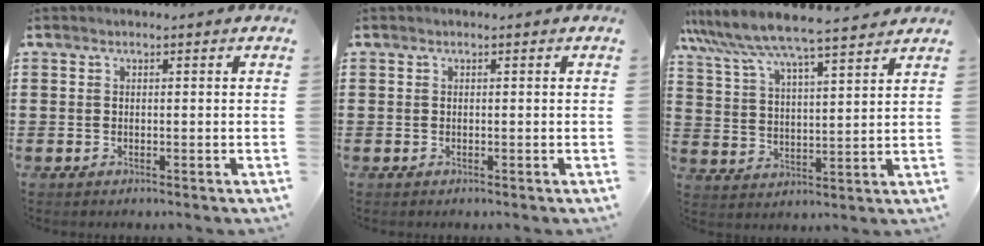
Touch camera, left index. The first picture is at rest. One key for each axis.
{"total": 0.0}
{"total": 6.8, "fx": 6.3, "fy": -0.1, "fz": 2.5, "tx": -0.075, "ty": -0.035, "tz": 0.106}